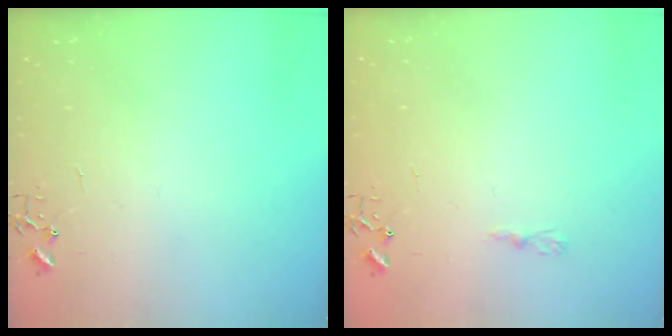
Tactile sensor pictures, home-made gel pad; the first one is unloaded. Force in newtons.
{"total": 3.6, "press": 3.6, "slide": 0.4}